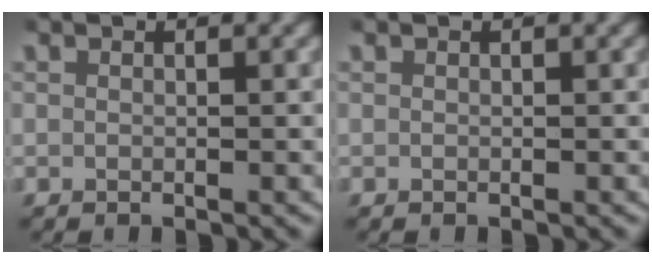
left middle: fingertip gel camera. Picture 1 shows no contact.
{"total": 0.0}